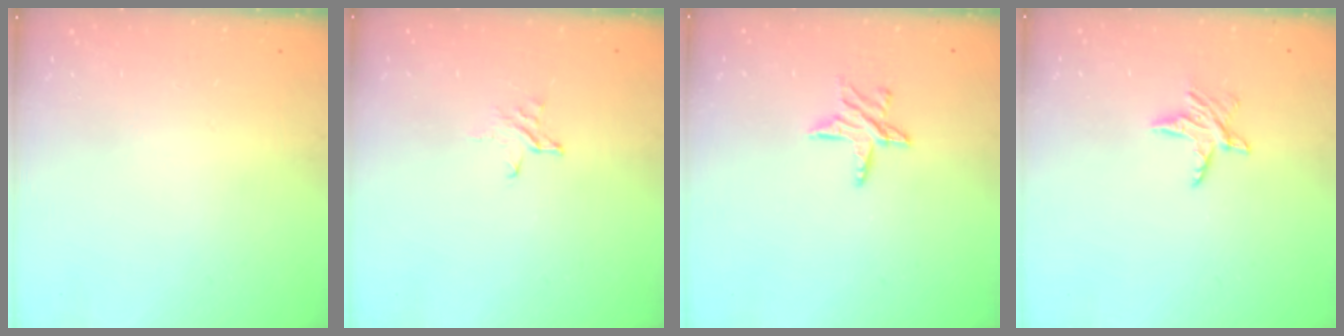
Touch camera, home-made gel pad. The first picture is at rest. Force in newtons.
{"total": 3.0, "press": 3.0, "slide": 0.4}
{"total": 8.1, "press": 8.1, "slide": 0.4}
{"total": 5.2, "press": 5.1, "slide": 0.5}